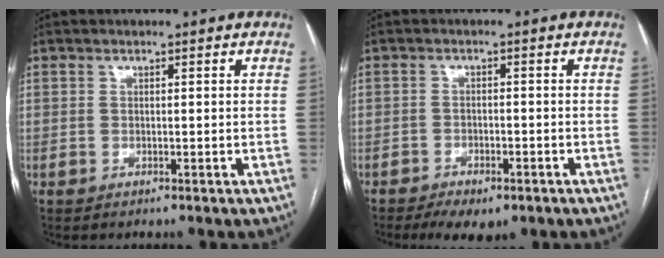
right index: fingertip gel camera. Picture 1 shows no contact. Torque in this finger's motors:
{"motor_torque": [0.05, -0.01, 0.09, -0.01]}